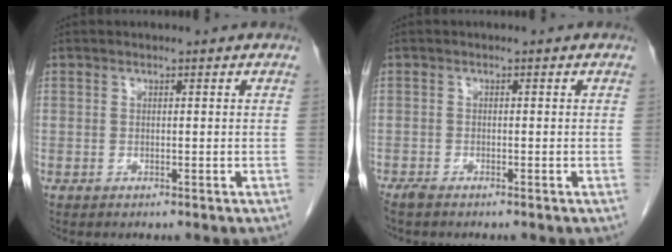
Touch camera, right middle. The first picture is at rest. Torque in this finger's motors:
{"motor_torque": [0.07, 0.00, 0.03, 0.01]}